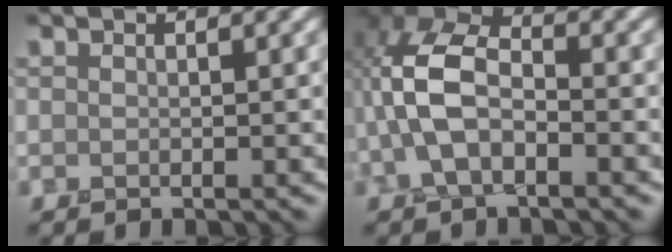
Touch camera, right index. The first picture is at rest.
{"total": 6.6, "force": [-1.3, 3.7, 5.4], "torque": [-0.127, 0.018, -0.033]}